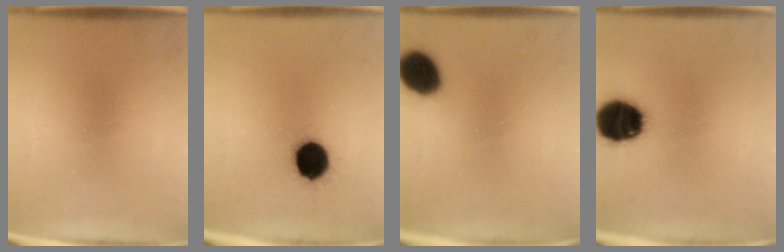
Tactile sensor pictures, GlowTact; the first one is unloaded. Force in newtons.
{"total": 11.1}
{"total": 10.8}
{"total": 15.9}